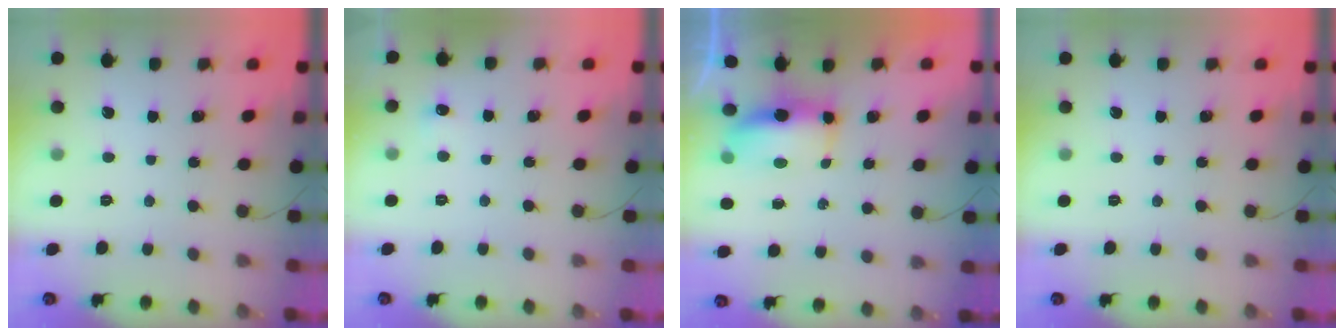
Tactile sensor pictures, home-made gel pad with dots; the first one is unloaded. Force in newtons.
{"total": 3.8, "press": 3.6, "slide": 1.1}
{"total": 13.6, "press": 9.2, "slide": 10.0}
{"total": 0.0}